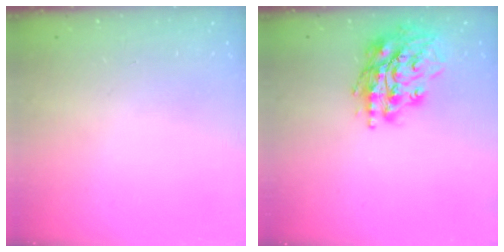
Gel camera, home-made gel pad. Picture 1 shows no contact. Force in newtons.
{"total": 17.6, "press": 17.4, "slide": 2.6}